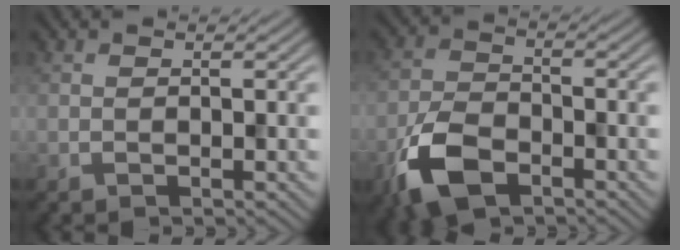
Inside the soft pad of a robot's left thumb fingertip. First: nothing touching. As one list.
[{"total": 8.4, "force": [-4.8, 4.3, 5.4], "torque": [-0.124, -0.009, -0.103]}]